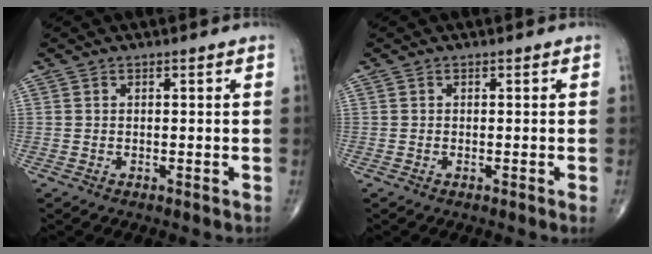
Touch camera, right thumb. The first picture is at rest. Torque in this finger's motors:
{"motor_torque": [-0.05, -0.11, 0.36, -0.08, 0.05]}